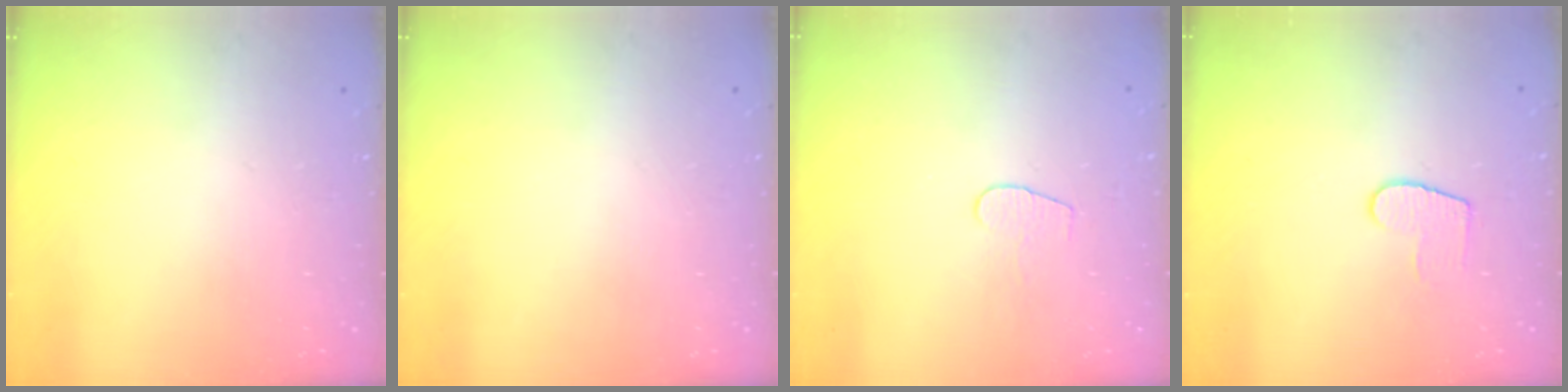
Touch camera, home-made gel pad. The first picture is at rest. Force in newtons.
{"total": 0.0}
{"total": 4.7, "press": 4.6, "slide": 0.4}
{"total": 6.3, "press": 6.3, "slide": 0.4}